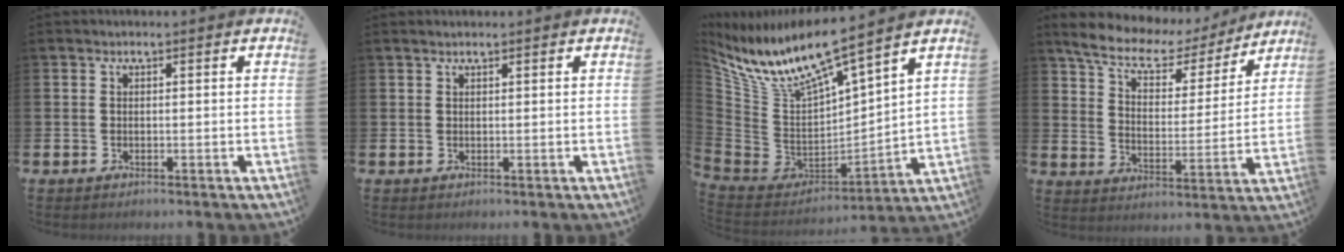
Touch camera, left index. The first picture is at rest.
{"total": 0.8, "force": [0.7, 0.1, 0.2], "torque": [0.001, 0.001, 0.012]}
{"total": 11.0, "force": [9.7, 1.1, 5.0], "torque": [-0.144, -0.076, 0.166]}
{"total": 8.2, "force": [7.0, 3.1, 2.9], "torque": [-0.086, -0.046, 0.118]}